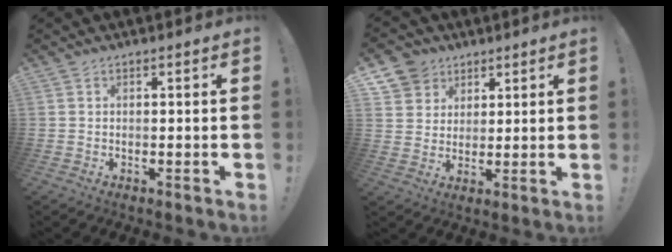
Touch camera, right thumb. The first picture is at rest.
{"total": 8.0, "force": [4.6, 6.4, 1.0], "torque": [-0.010, -0.036, 0.091]}